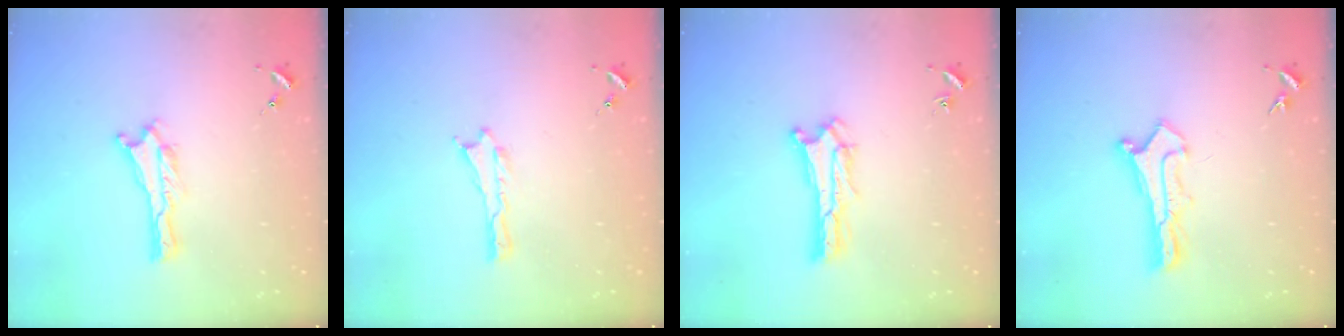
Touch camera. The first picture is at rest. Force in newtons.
{"total": 0.0}
{"total": 0.9, "press": 0.9, "slide": 0.2}
{"total": 1.1, "press": 1.1, "slide": 0.1}